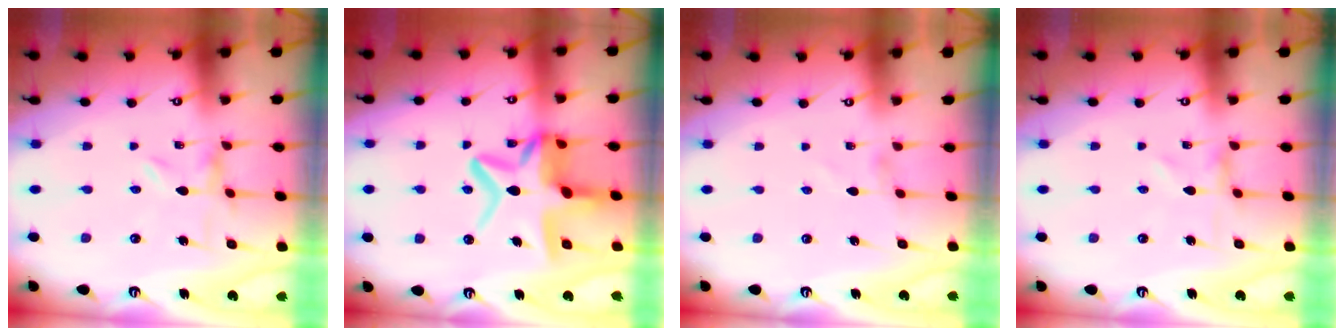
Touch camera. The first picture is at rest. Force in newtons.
{"total": 16.8, "press": 16.7, "slide": 1.8}
{"total": 1.4, "press": 1.4, "slide": 0.0}
{"total": 0.0}